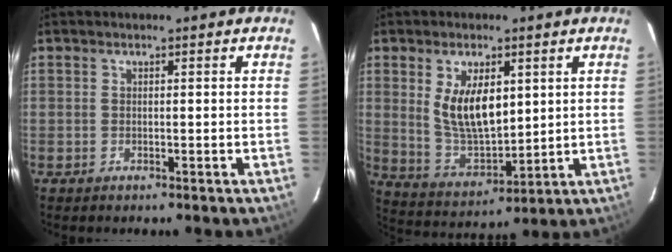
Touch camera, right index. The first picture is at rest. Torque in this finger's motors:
{"motor_torque": [0.50, 0.26, 0.29, 0.15]}